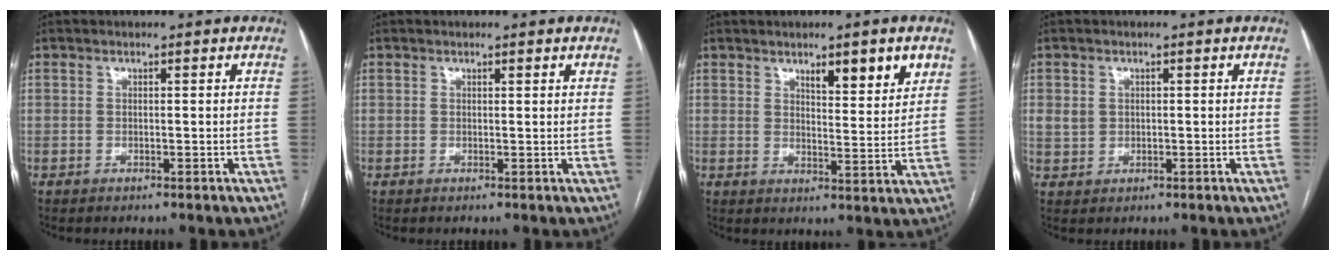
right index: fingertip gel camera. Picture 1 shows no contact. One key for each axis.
{"total": 0.9, "fx": 0.8, "fy": -0.1, "fz": 0.4, "tx": -0.006, "ty": 0.002, "tz": 0.010}
{"total": 7.1, "fx": 4.3, "fy": 1.1, "fz": 5.5, "tx": -0.079, "ty": -0.008, "tz": 0.065}
{"total": 2.8, "fx": 0.5, "fy": 2.5, "fz": 1.1, "tx": -0.022, "ty": 0.010, "tz": 0.018}